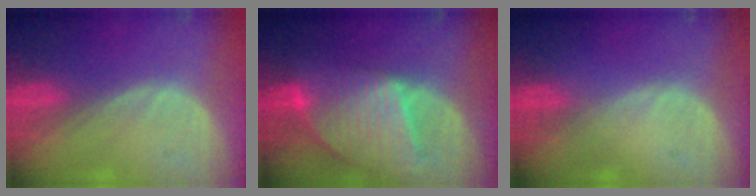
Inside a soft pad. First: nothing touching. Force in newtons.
{"total": 9.5, "press": 8.2, "slide": 4.8}
{"total": 0.0}